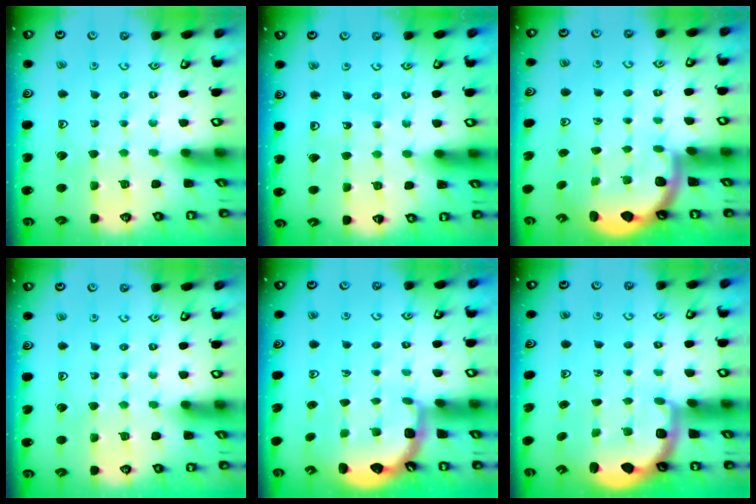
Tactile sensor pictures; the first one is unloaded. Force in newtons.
{"total": 2.7, "press": 2.7, "slide": 0.3}
{"total": 2.2, "press": 2.1, "slide": 0.5}
{"total": 0.0}
{"total": 2.6, "press": 2.2, "slide": 1.3}
{"total": 2.3, "press": 2.0, "slide": 1.1}